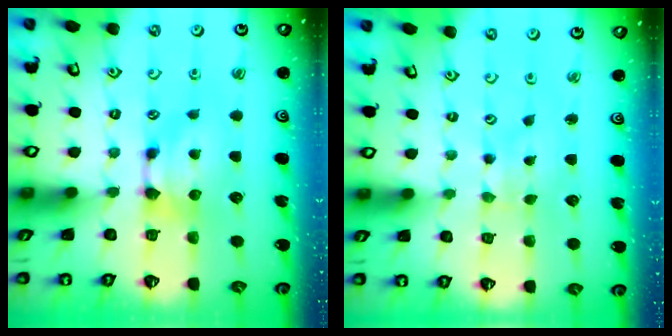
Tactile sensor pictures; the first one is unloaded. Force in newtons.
{"total": 3.3, "press": 3.3, "slide": 0.2}